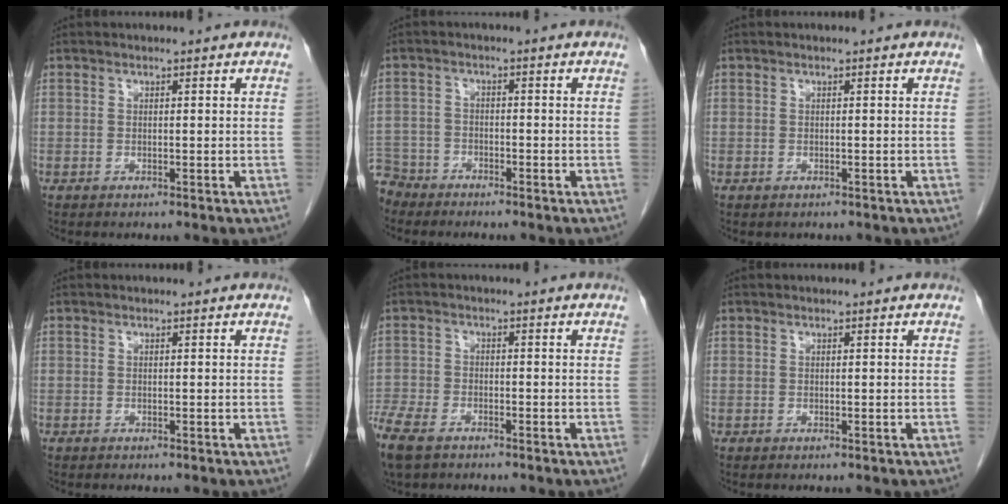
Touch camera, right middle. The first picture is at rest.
{"total": 5.6, "force": [-5.0, 2.5, -0.4], "torque": [0.010, -0.005, -0.100]}
{"total": 0.0}
{"total": 0.0}
{"total": 9.4, "force": [-6.7, 4.5, 4.9], "torque": [-0.124, -0.013, -0.121]}
{"total": 0.0}